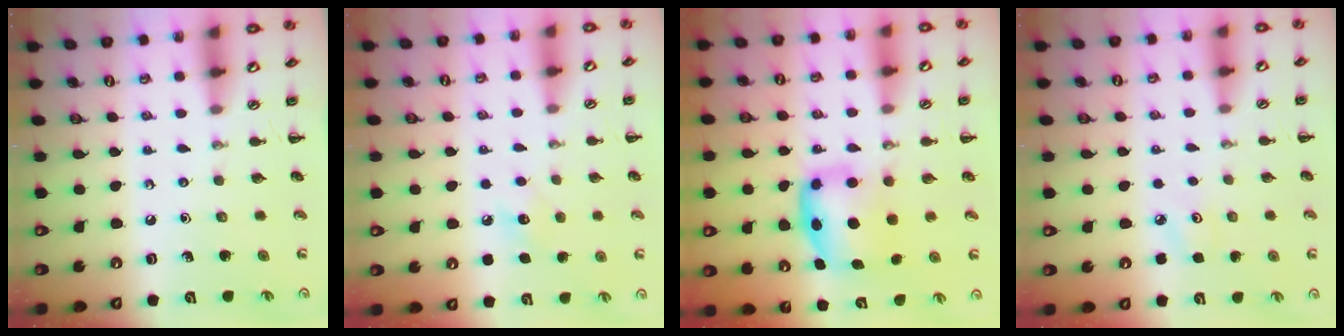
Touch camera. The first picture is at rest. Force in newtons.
{"total": 7.1, "press": 6.9, "slide": 1.9}
{"total": 6.2, "press": 6.2, "slide": 0.8}
{"total": 4.3, "press": 4.1, "slide": 1.3}